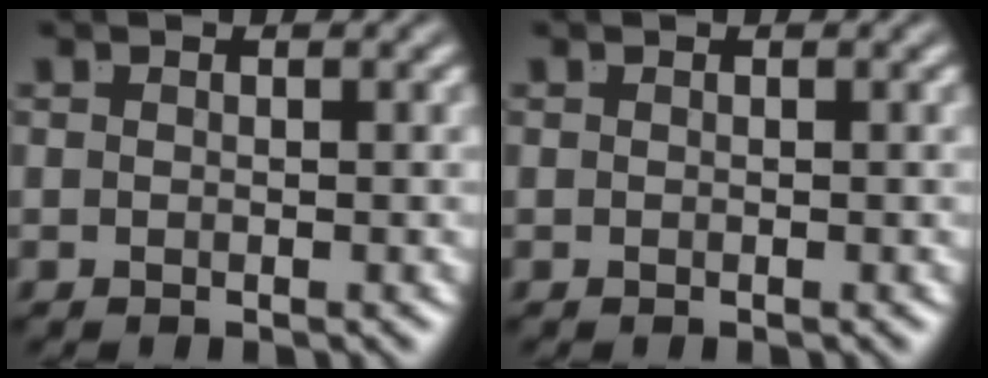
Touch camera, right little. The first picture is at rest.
{"total": 0.0}